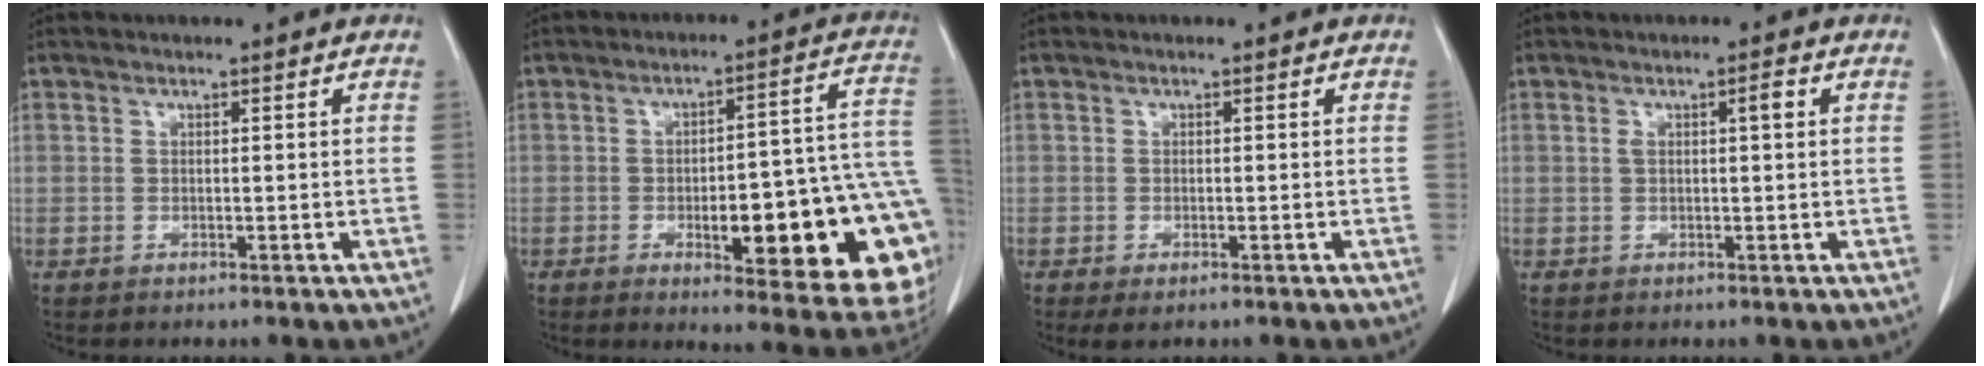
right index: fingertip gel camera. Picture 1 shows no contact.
{"total": 23.0, "force": [-5.6, 5.5, 21.7], "torque": [-0.179, 0.028, -0.052]}
{"total": 1.8, "force": [-1.1, 0.6, 1.3], "torque": [-0.021, -0.005, -0.013]}
{"total": 2.3, "force": [0.6, 0.4, 2.1], "torque": [-0.038, 0.011, 0.012]}